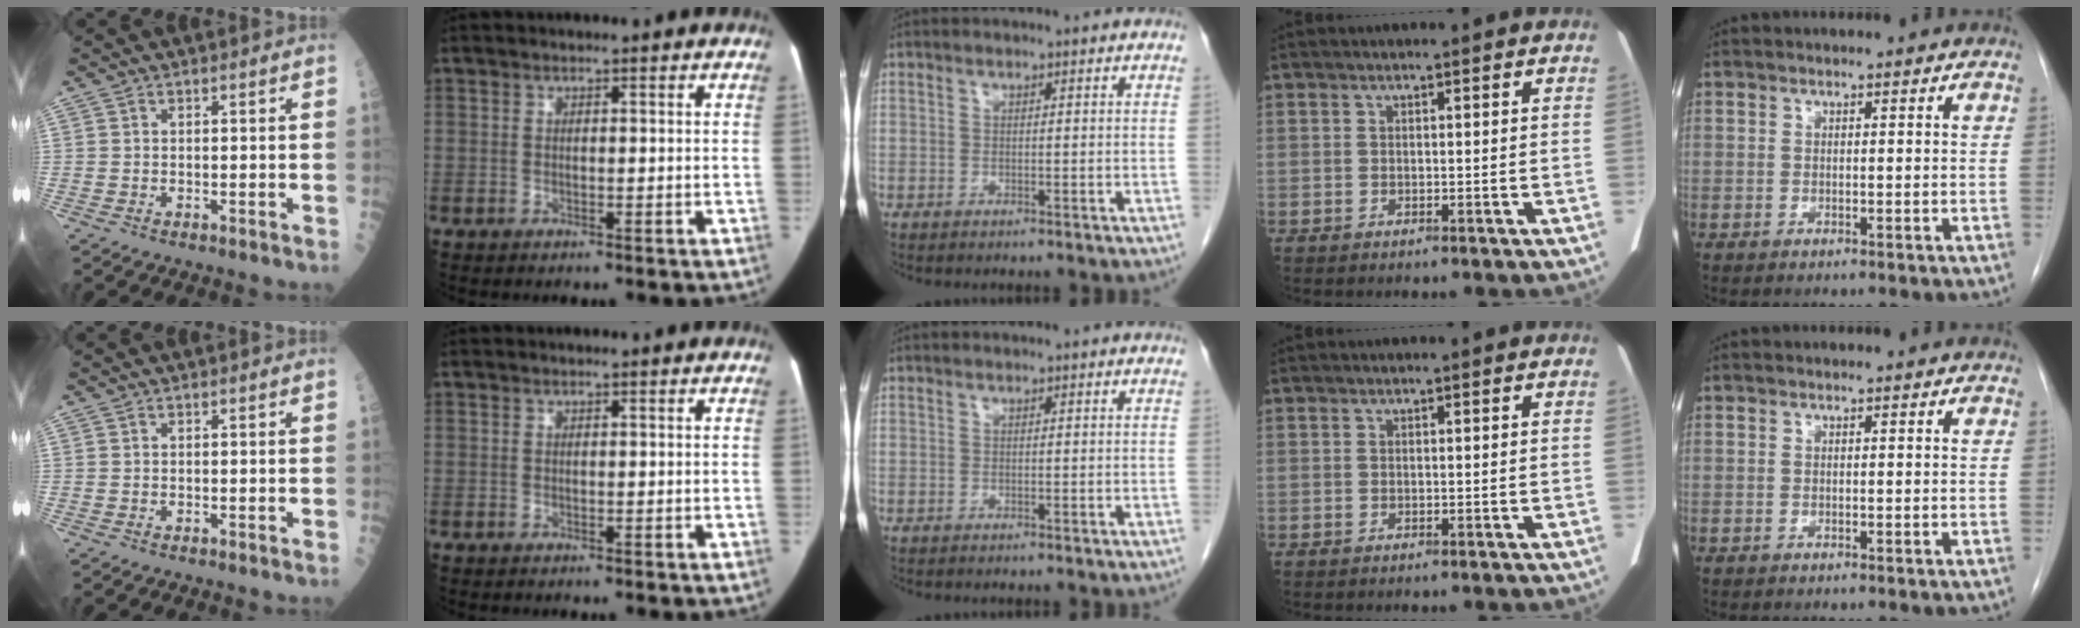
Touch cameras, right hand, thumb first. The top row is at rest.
{}